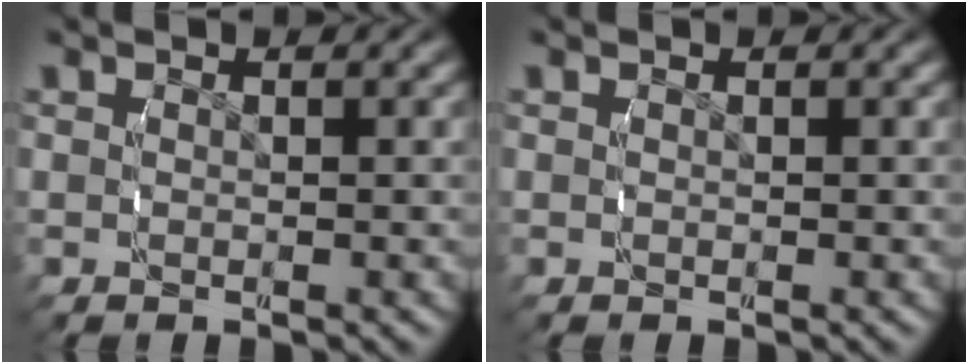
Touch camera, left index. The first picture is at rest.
{"total": 0.0}